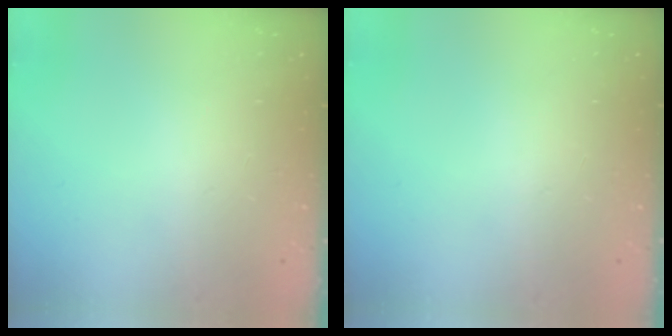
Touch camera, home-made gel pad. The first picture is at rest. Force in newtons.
{"total": 0.0}